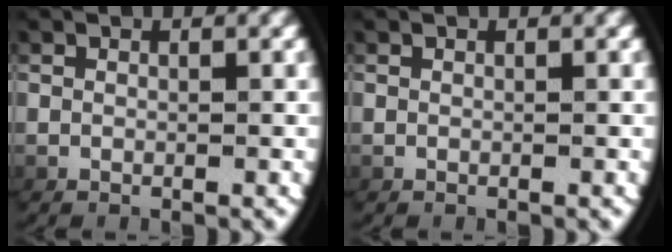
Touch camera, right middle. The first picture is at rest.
{"total": 0.0}